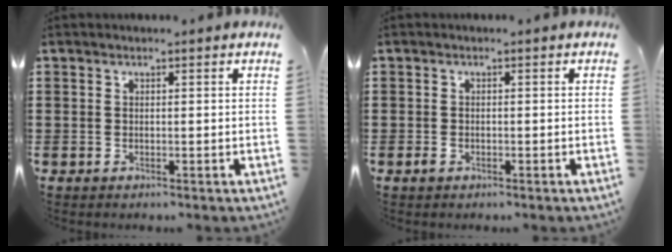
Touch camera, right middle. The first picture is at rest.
{"total": 1.0, "force": [-0.6, 0.6, 0.6], "torque": [-0.021, -0.004, -0.014]}